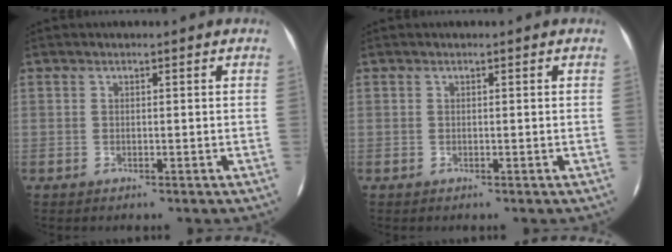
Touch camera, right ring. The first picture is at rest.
{"total": 0.0}